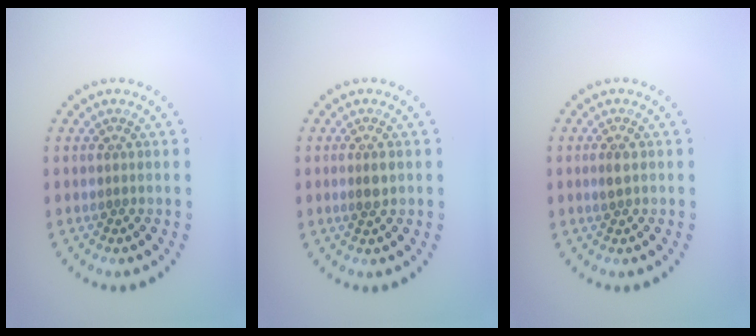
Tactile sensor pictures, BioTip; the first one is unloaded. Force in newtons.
{"total": 1.4, "press": 1.3, "slide": 0.6}
{"total": 1.1, "press": 1.1, "slide": 0.2}